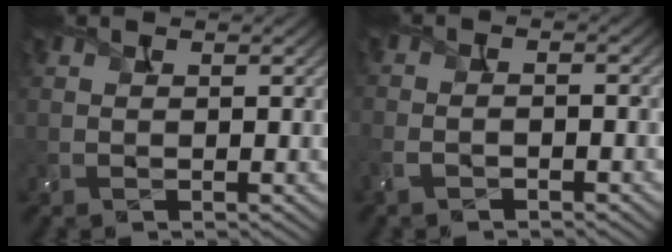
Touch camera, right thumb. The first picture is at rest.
{"total": 3.2, "force": [-2.1, 1.1, 2.2], "torque": [-0.045, 0.001, -0.045]}